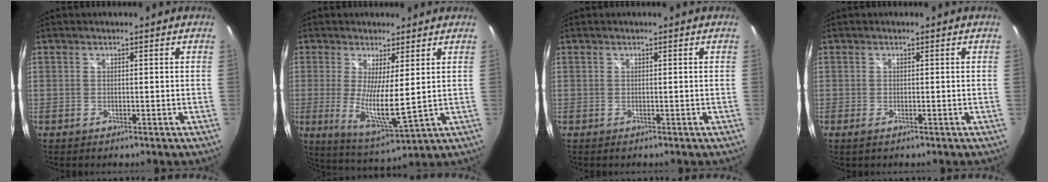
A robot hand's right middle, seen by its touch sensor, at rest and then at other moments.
{"total": 9.5, "force": [0.9, 1.4, 9.4], "torque": [-0.176, -0.028, 0.019]}
{"total": 0.0}
{"total": 1.0, "force": [-0.5, 0.3, 0.8], "torque": [-0.016, -0.004, -0.009]}